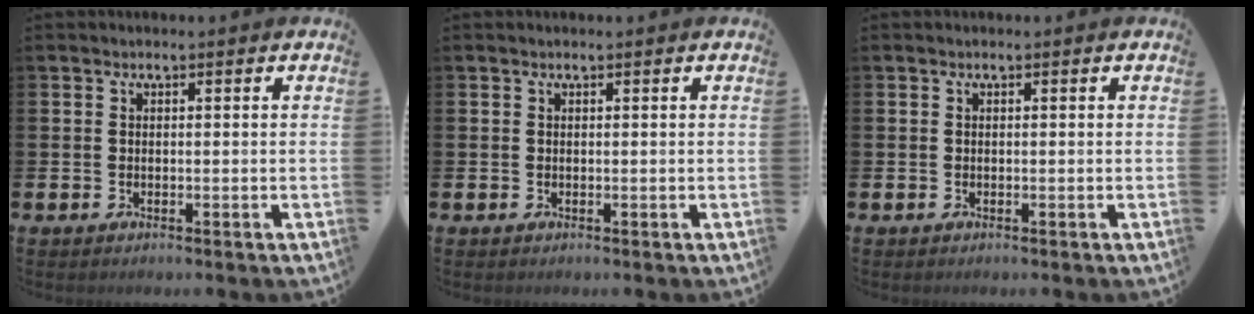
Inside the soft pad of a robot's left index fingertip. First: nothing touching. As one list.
[{"total": 0.0}, {"total": 0.0}]